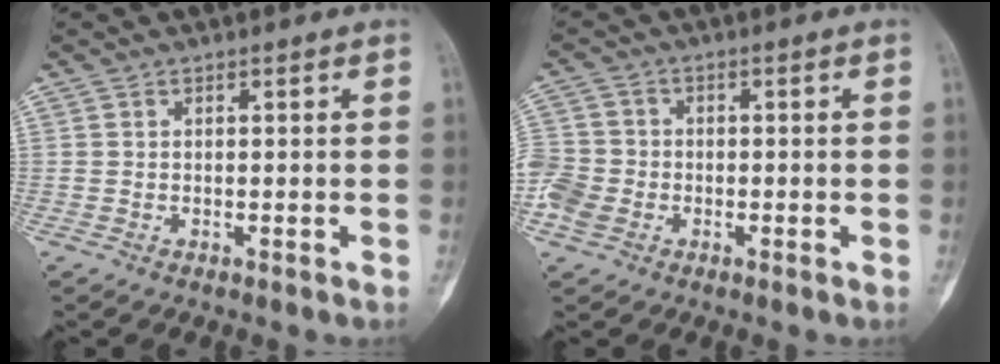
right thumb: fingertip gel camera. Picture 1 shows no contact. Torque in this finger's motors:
{"motor_torque": [0.17, 2.21, 1.89, -0.14, 0.68]}